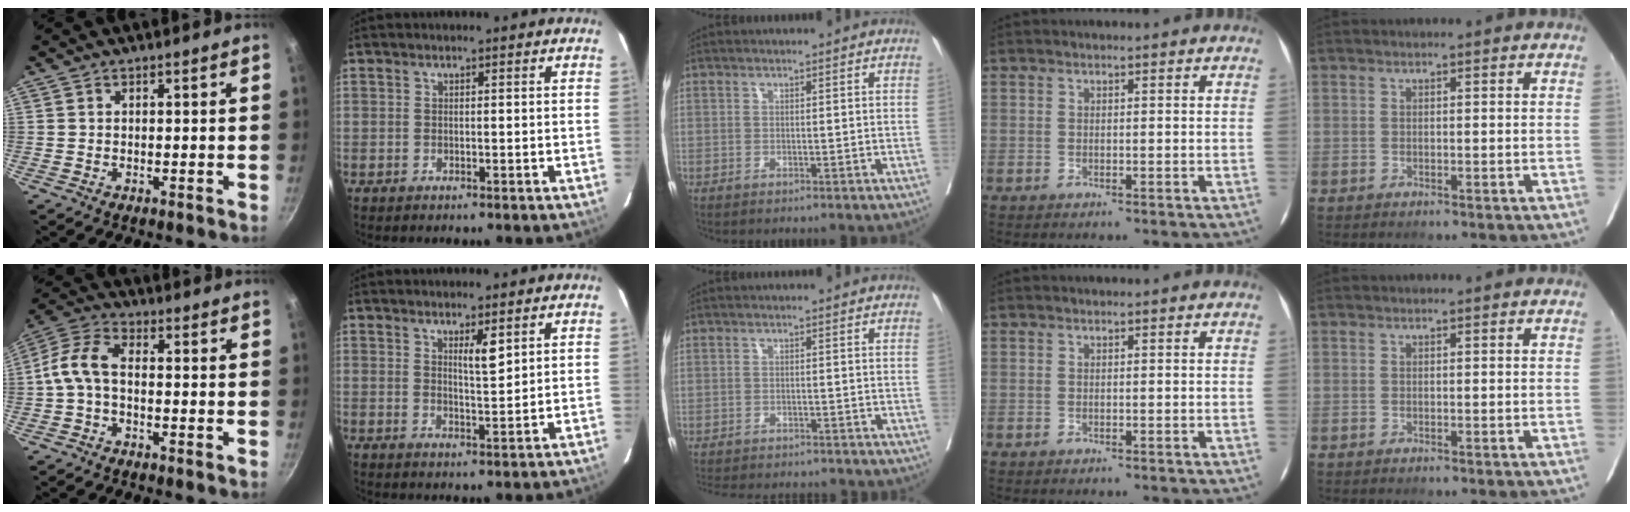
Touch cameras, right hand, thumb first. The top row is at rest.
{"thumb": {"total": 7.8, "force": [-0.9, 4.4, 6.4], "torque": [-0.133, 0.028, -0.029]}, "index": {"total": 3.2, "force": [1.7, 0.3, 2.6], "torque": [-0.046, -0.007, 0.031]}, "middle": {"total": 10.7, "force": [-9.9, 2.3, 3.2], "torque": [-0.053, -0.003, -0.127]}}